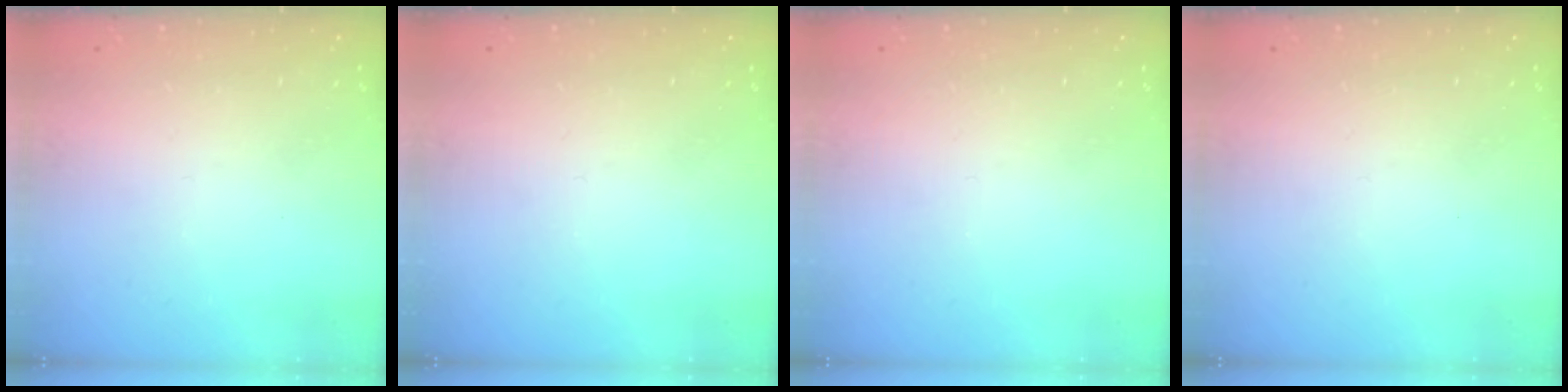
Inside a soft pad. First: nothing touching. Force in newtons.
{"total": 0.0}
{"total": 0.0}
{"total": 0.0}